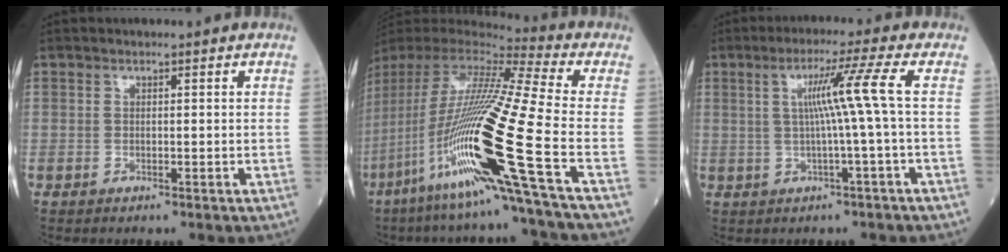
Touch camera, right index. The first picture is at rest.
{"total": 27.0, "force": [-9.9, -0.7, 25.1], "torque": [-0.491, -0.046, -0.194]}
{"total": 6.7, "force": [0.6, -2.2, 6.3], "torque": [-0.111, 0.013, 0.017]}